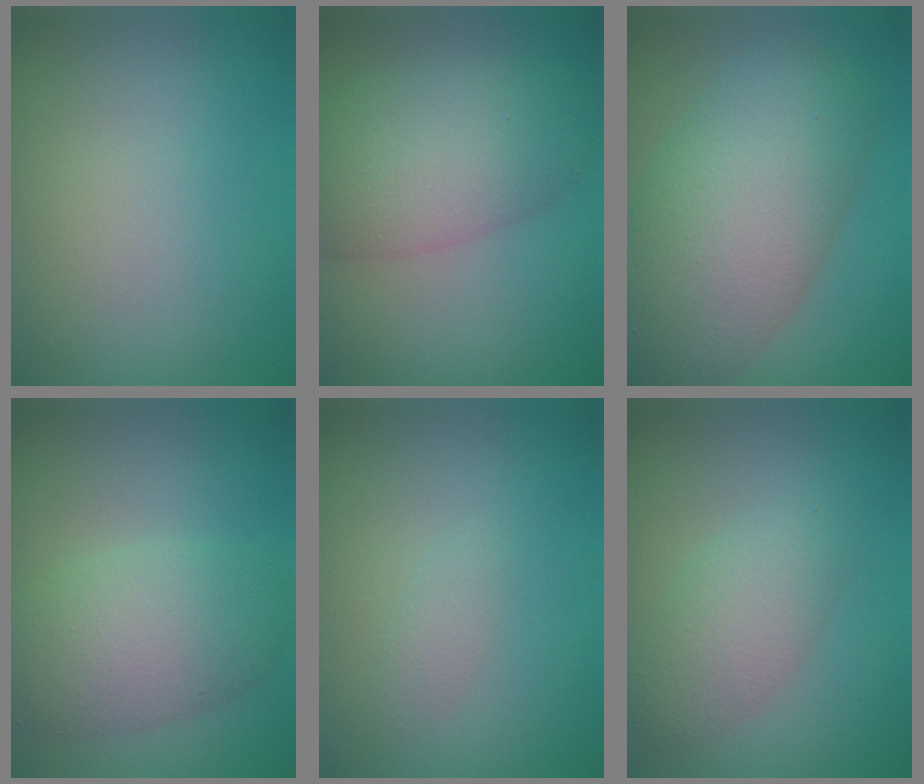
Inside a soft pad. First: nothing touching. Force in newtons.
{"total": 7.4, "press": 7.4, "slide": 0.3}
{"total": 10.9, "press": 10.9, "slide": 0.5}
{"total": 5.9, "press": 5.9, "slide": 0.2}
{"total": 1.1, "press": 1.1, "slide": 0.1}
{"total": 3.3, "press": 3.3, "slide": 0.2}